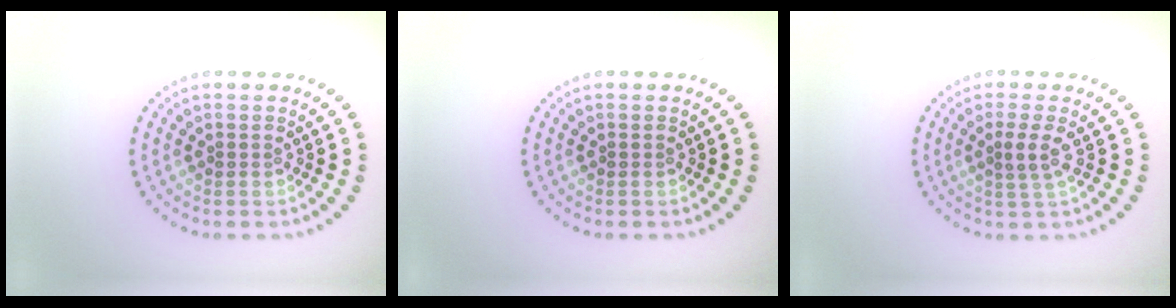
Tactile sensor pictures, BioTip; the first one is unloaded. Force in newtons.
{"total": 0.0}
{"total": 2.0, "press": 1.5, "slide": 1.3}